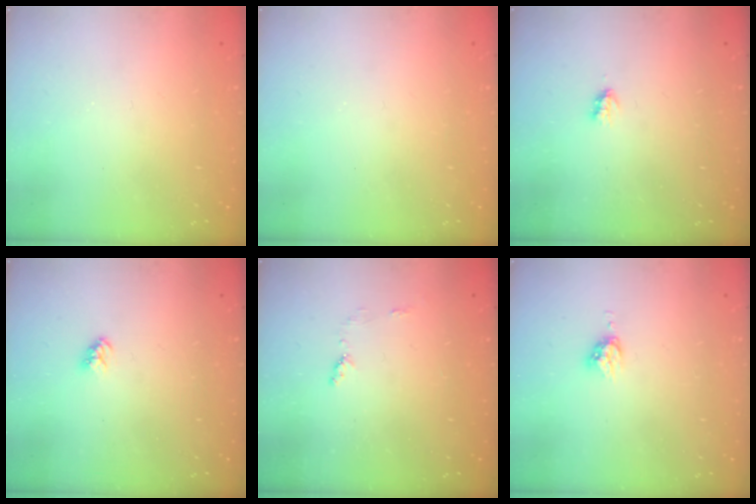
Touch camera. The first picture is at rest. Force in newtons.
{"total": 0.0}
{"total": 1.7, "press": 1.7, "slide": 0.3}
{"total": 3.2, "press": 3.1, "slide": 0.3}
{"total": 4.3, "press": 4.2, "slide": 0.5}
{"total": 4.8, "press": 4.7, "slide": 0.7}